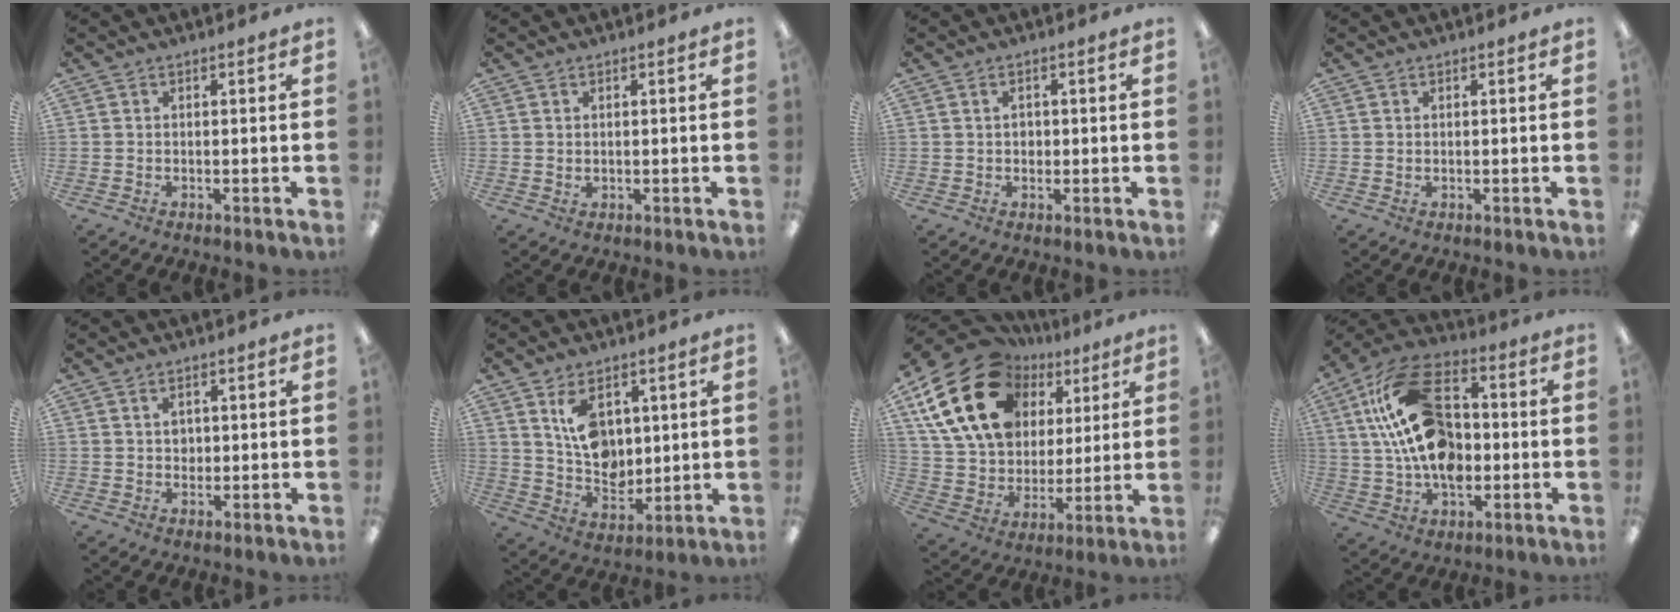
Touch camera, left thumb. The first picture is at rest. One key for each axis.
{"total": 1.0, "fx": 0.6, "fy": 0.7, "fz": 0.4, "tx": -0.002, "ty": -0.001, "tz": 0.009}
{"total": 1.9, "fx": 0.4, "fy": 1.5, "fz": 1.1, "tx": -0.024, "ty": 0.007, "tz": 0.005}
{"total": 0.6, "fx": 0.3, "fy": 0.4, "fz": 0.3, "tx": 0.001, "ty": -0.001, "tz": 0.004}
{"total": 2.4, "fx": 0.9, "fy": 1.9, "fz": 1.2, "tx": -0.019, "ty": 0.003, "tz": 0.013}
{"total": 10.3, "fx": 4.4, "fy": 7.3, "fz": 5.8, "tx": -0.097, "ty": -0.011, "tz": 0.081}
{"total": 24.4, "fx": 10.5, "fy": 17.6, "fz": 13.2, "tx": -0.264, "ty": -0.036, "tz": 0.199}
{"total": 21.4, "fx": 2.9, "fy": 14.4, "fz": 15.6, "tx": -0.291, "ty": 0.002, "tz": 0.052}